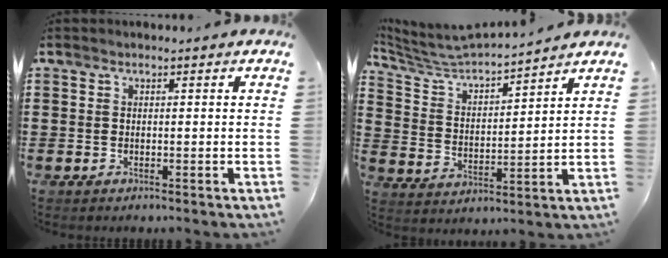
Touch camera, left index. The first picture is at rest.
{"total": 4.7, "force": [4.6, 0.4, 1.1], "torque": [-0.047, -0.034, 0.072]}